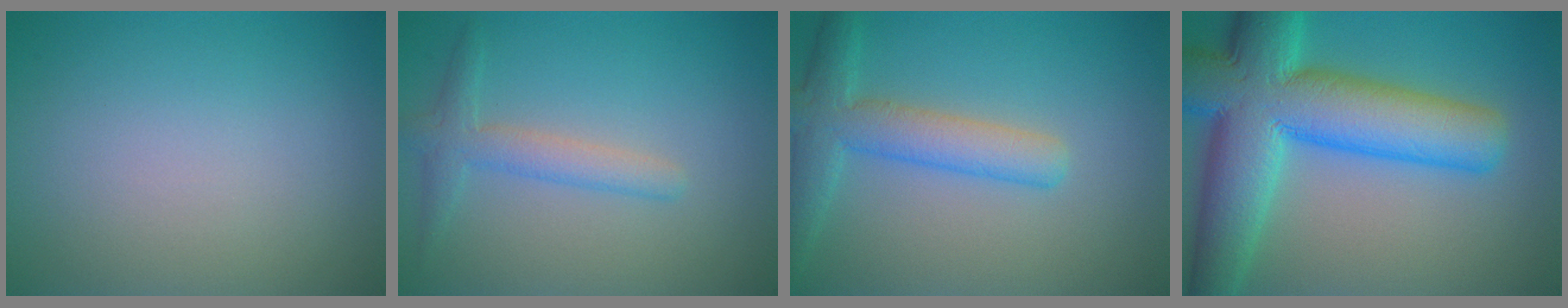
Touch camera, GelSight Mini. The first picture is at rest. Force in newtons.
{"total": 2.5, "press": 2.5, "slide": 0.1}
{"total": 4.6, "press": 4.6, "slide": 0.2}
{"total": 13.2, "press": 13.2, "slide": 0.6}